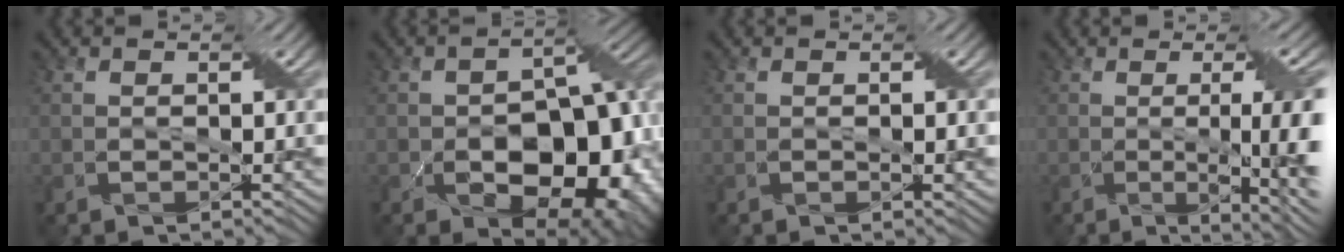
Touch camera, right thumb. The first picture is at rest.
{"total": 15.7, "force": [-4.6, 9.4, 11.6], "torque": [-0.145, -0.033, -0.054]}
{"total": 1.1, "force": [-0.1, 0.1, 1.1], "torque": [-0.018, -0.001, -0.002]}
{"total": 9.9, "force": [-1.1, 2.0, 9.6], "torque": [-0.132, 0.001, -0.016]}